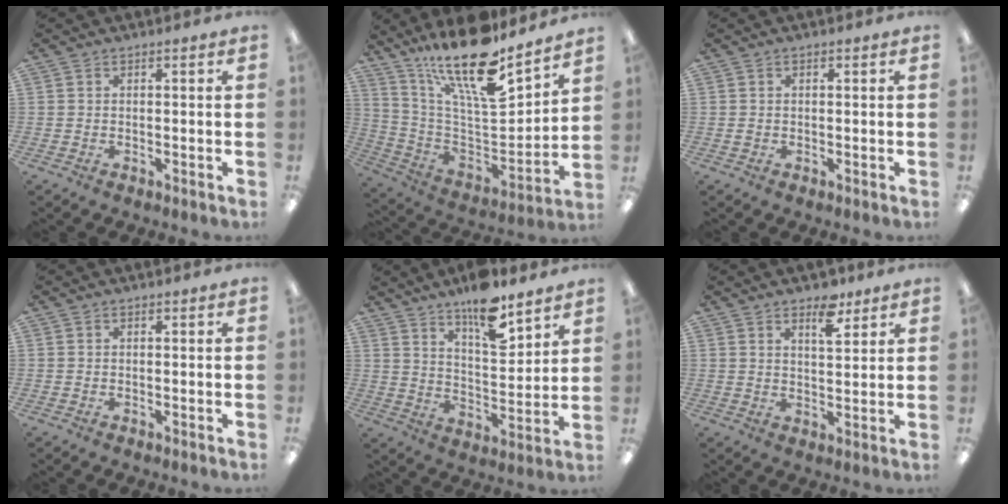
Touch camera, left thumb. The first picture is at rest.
{"total": 22.5, "force": [16.8, 6.2, 13.7], "torque": [-0.247, -0.114, 0.286]}
{"total": 0.8, "force": [0.0, 0.6, 0.5], "torque": [-0.009, 0.006, -0.002]}
{"total": 0.0}
{"total": 13.0, "force": [10.2, 4.0, 6.9], "torque": [-0.108, -0.066, 0.177]}
{"total": 6.6, "force": [4.6, 2.8, 3.8], "torque": [-0.039, -0.026, 0.073]}